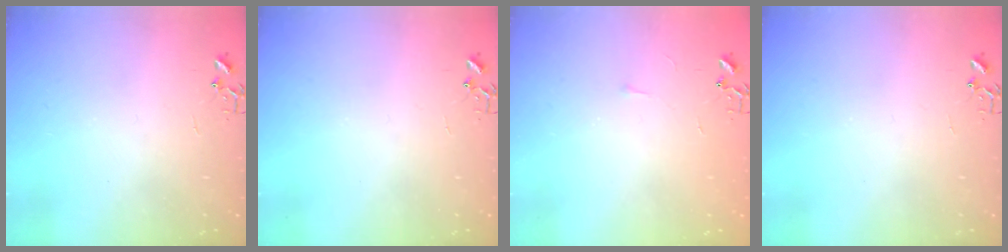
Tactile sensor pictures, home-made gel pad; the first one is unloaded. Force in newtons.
{"total": 0.0}
{"total": 3.3, "press": 3.2, "slide": 0.5}
{"total": 0.0}